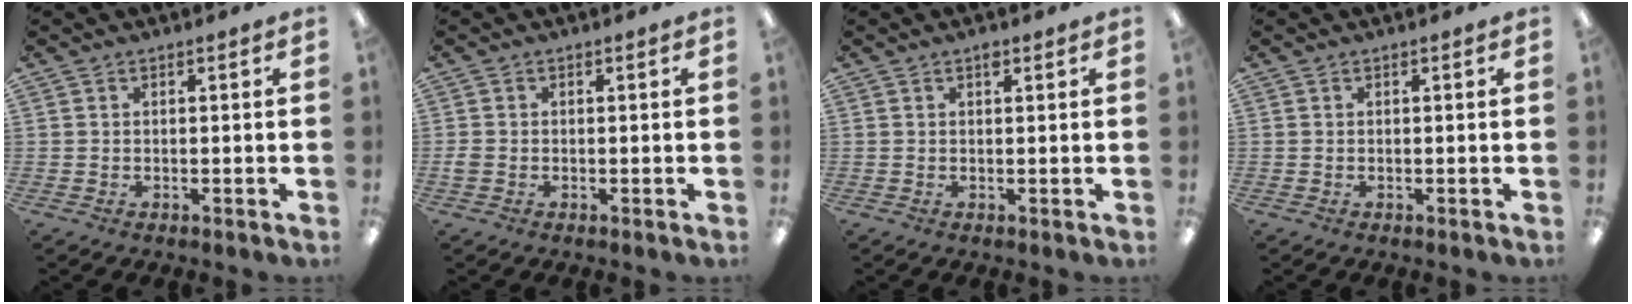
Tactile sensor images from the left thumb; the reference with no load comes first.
{"total": 1.4, "force": [-0.5, 1.3, 0.6], "torque": [-0.009, 0.004, -0.009]}
{"total": 1.2, "force": [0.9, 0.6, 0.6], "torque": [-0.005, 0.000, 0.013]}
{"total": 0.0}